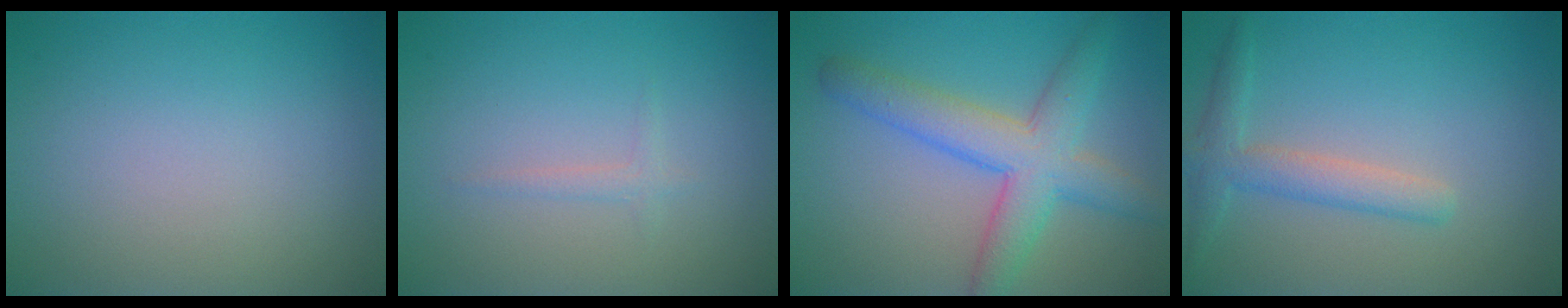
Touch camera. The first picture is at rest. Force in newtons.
{"total": 0.9, "press": 0.9, "slide": 0.1}
{"total": 5.9, "press": 5.9, "slide": 0.0}
{"total": 2.8, "press": 2.8, "slide": 0.1}